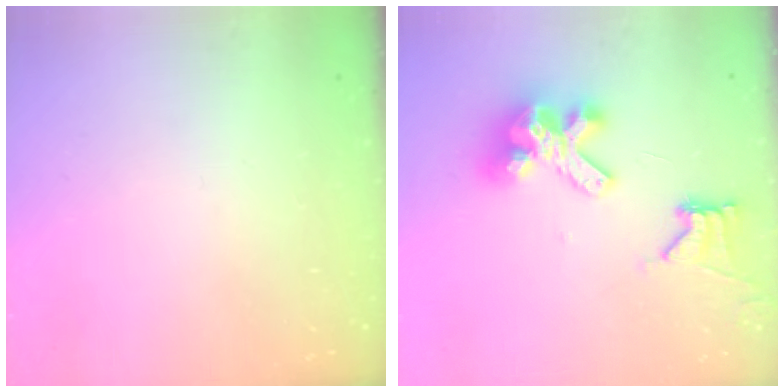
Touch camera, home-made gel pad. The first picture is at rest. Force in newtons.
{"total": 14.3, "press": 14.2, "slide": 1.7}